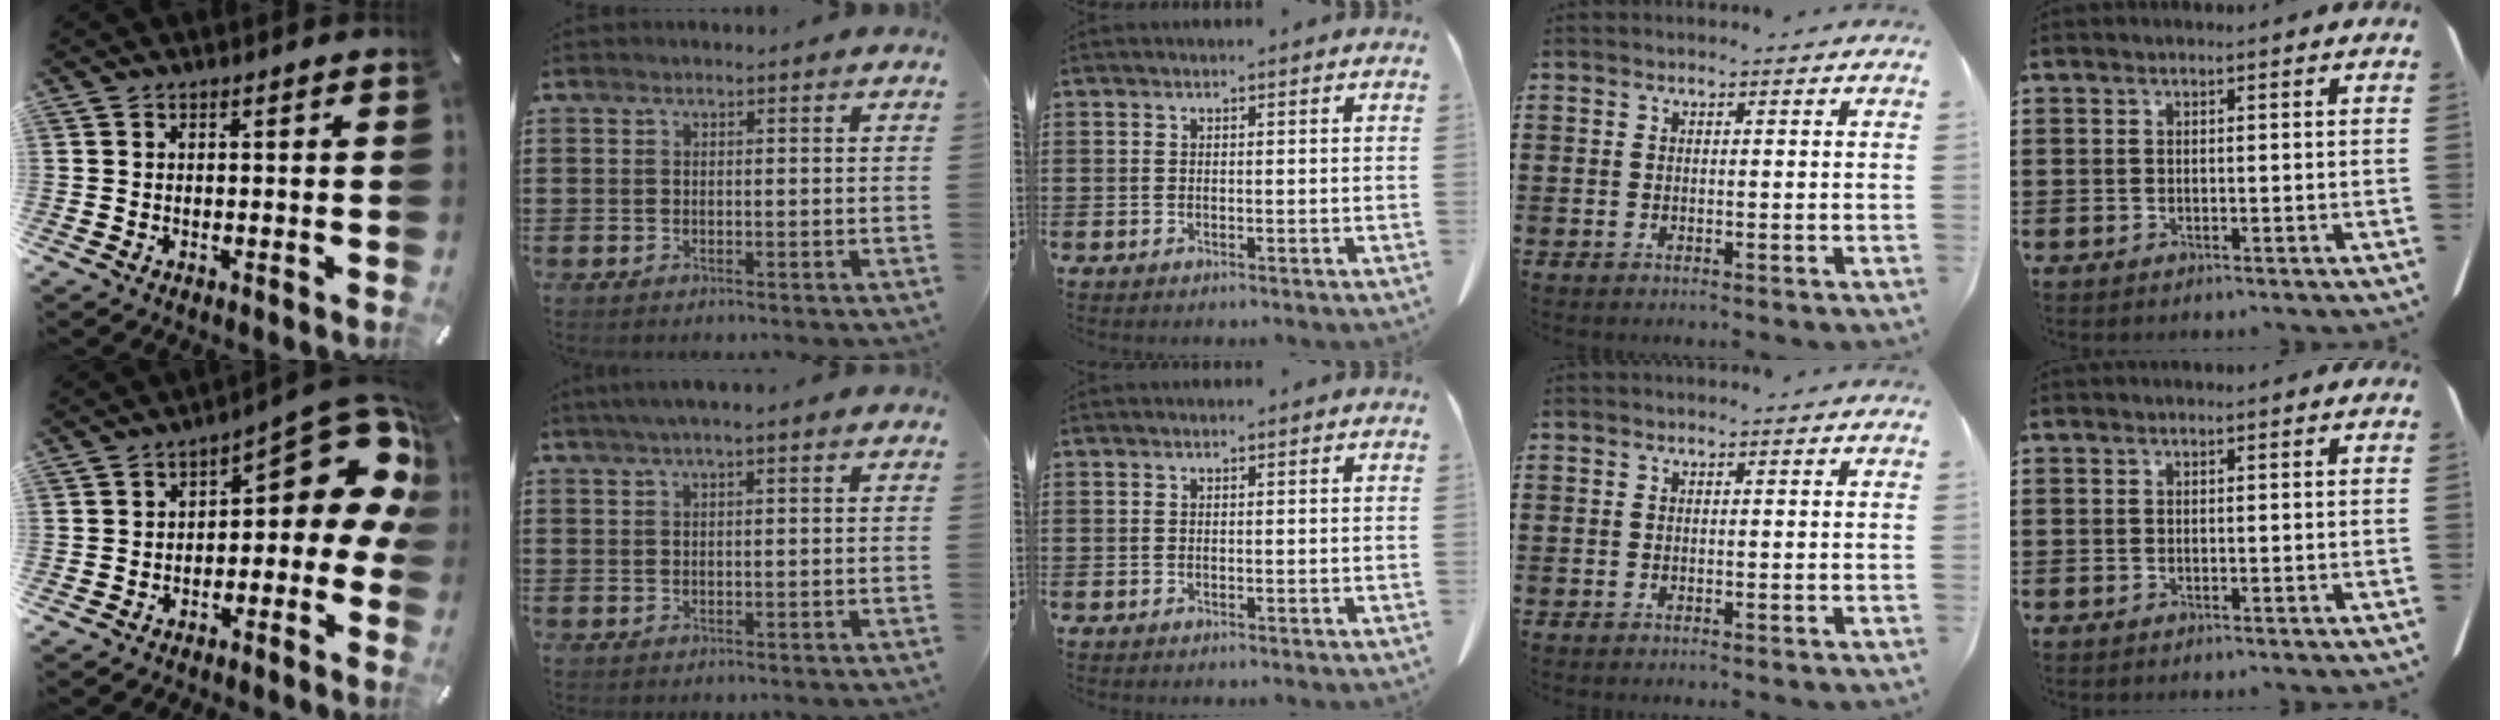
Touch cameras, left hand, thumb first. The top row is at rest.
{"thumb": {"total": 13.2, "force": [4.7, 6.5, 10.5], "torque": [-0.115, -0.046, 0.074]}, "index": {"total": 1.8, "force": [1.0, 0.1, 1.5], "torque": [-0.029, 0.002, 0.018]}}